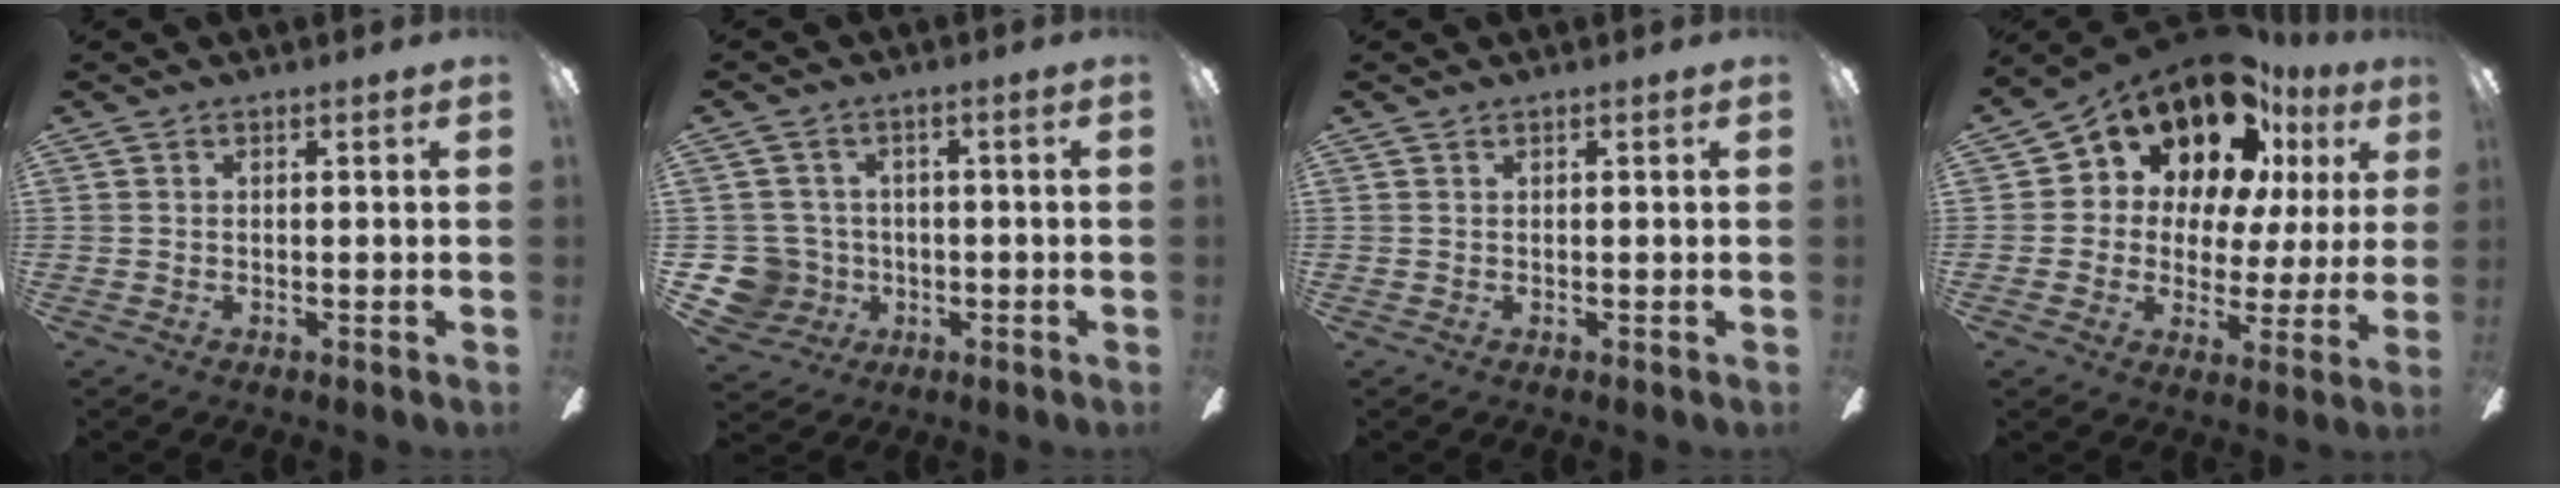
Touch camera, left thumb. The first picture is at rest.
{"total": 7.7, "force": [-1.0, 7.5, 1.4], "torque": [-0.068, 0.005, -0.013]}
{"total": 0.0}
{"total": 17.4, "force": [12.3, 8.7, 8.6], "torque": [-0.161, -0.083, 0.213]}